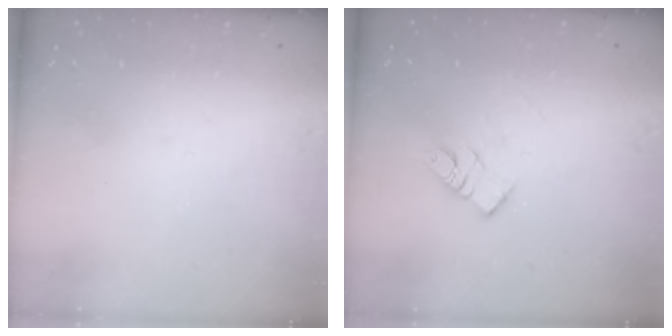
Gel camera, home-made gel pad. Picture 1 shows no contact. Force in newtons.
{"total": 7.5, "press": 7.4, "slide": 0.4}